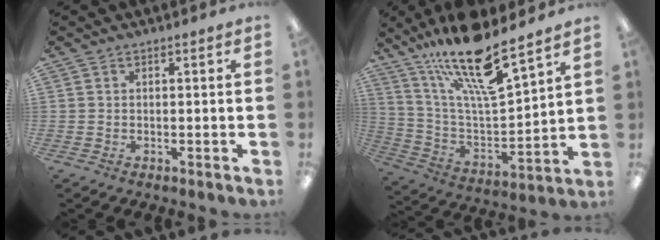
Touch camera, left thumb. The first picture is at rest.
{"total": 19.3, "force": [14.9, 3.9, 11.6], "torque": [-0.220, -0.098, 0.254]}